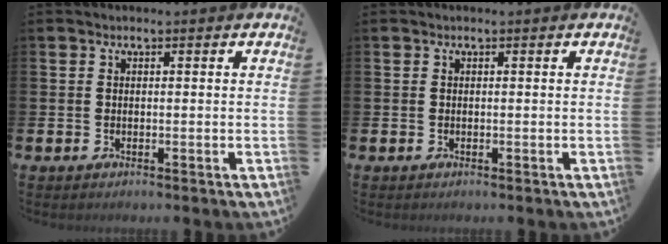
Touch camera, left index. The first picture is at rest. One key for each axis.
{"total": 0.0}